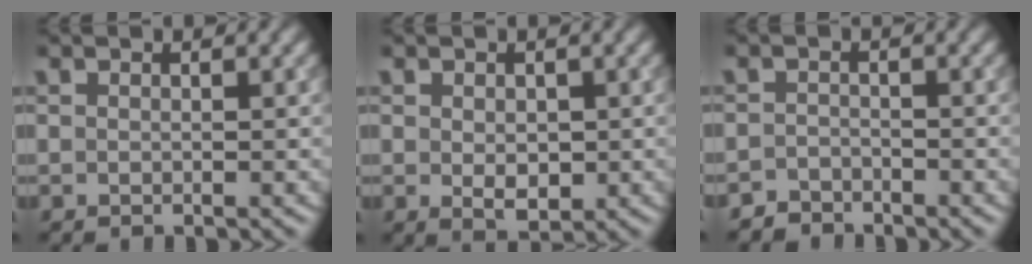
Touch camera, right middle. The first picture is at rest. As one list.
[{"total": 2.3, "force": [-0.2, 1.5, 1.8], "torque": [-0.027, -0.007, 0.003]}, {"total": 1.9, "force": [-1.7, 0.6, 0.0], "torque": [0.005, 0.003, -0.036]}]